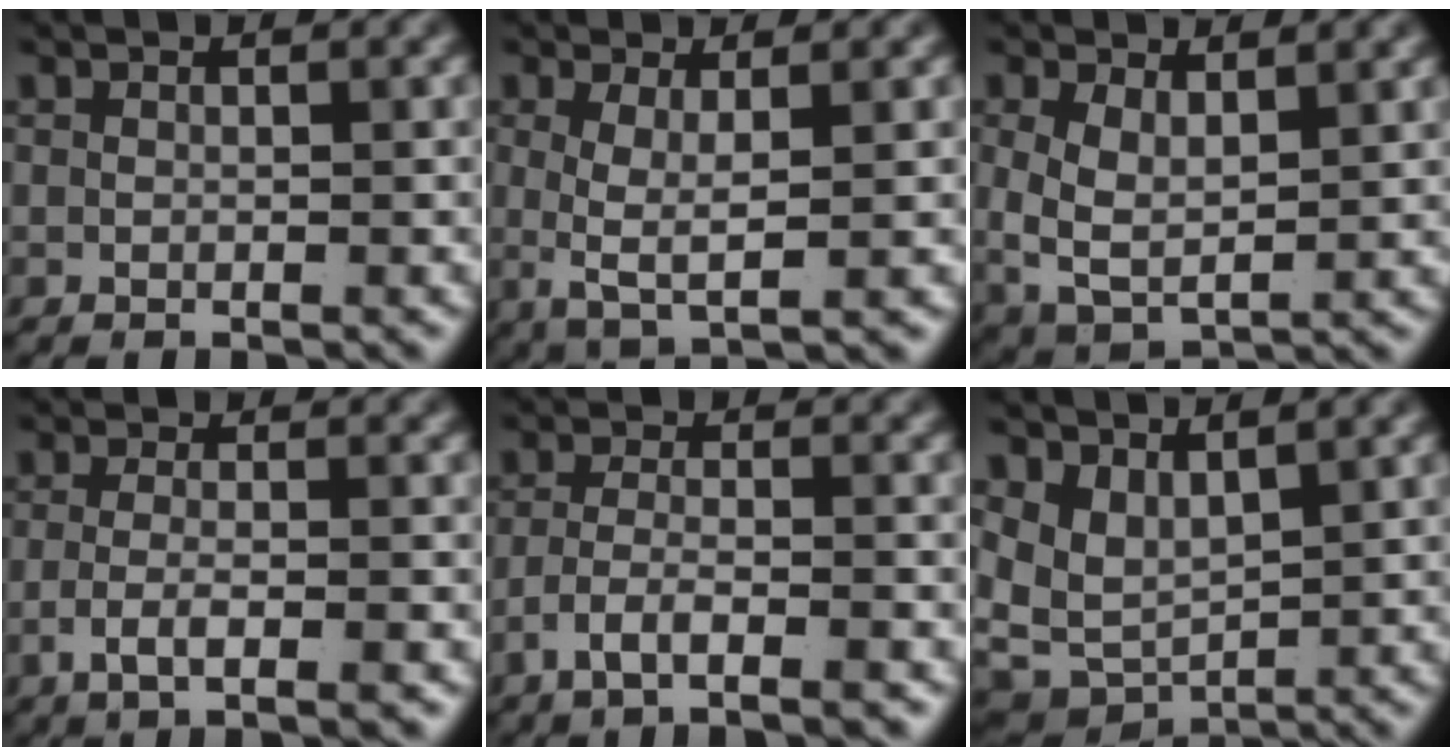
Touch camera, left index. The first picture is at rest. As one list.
[{"total": 4.4, "force": [0.1, 1.8, 4.0], "torque": [-0.085, -0.022, 0.014]}, {"total": 6.0, "force": [0.3, 4.5, 4.0], "torque": [-0.108, -0.033, 0.019]}, {"total": 3.0, "force": [-1.6, 0.3, 2.5], "torque": [-0.052, -0.017, -0.021]}, {"total": 4.0, "force": [-2.7, 1.0, 2.7], "torque": [-0.049, -0.017, -0.040]}, {"total": 7.7, "force": [0.9, 6.3, 4.2], "torque": [-0.109, -0.035, 0.021]}]